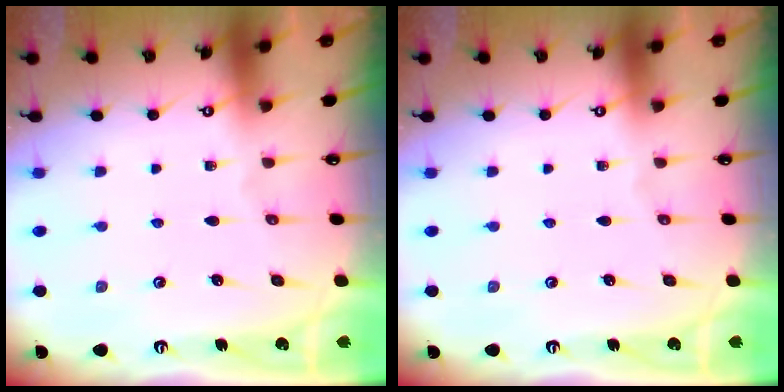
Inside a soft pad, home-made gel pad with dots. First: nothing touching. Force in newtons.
{"total": 0.0}